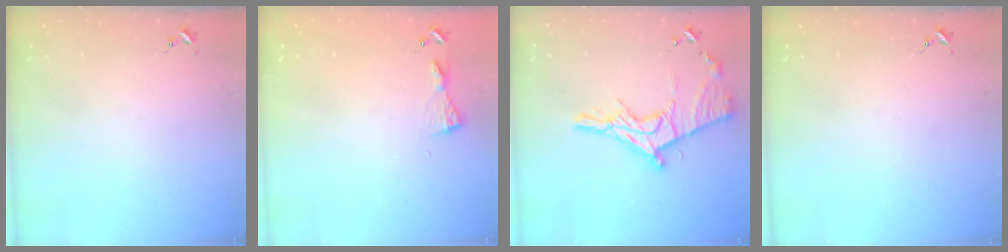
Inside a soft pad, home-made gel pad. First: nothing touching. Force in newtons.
{"total": 3.9, "press": 3.9, "slide": 0.4}
{"total": 16.9, "press": 16.8, "slide": 1.4}
{"total": 0.0}